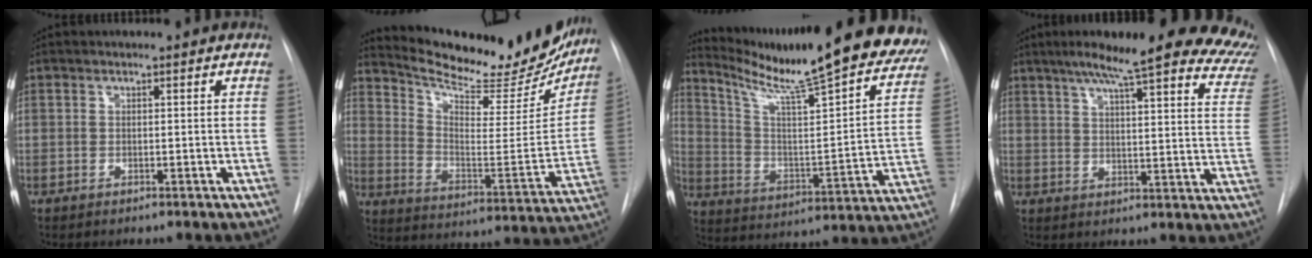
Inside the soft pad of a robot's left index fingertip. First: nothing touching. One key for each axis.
{"total": 26.5, "fx": 23.8, "fy": 6.2, "fz": 10.0, "tx": -0.154, "ty": -0.066, "tz": 0.319}
{"total": 28.5, "fx": 24.8, "fy": 2.1, "fz": 13.9, "tx": -0.220, "ty": -0.088, "tz": 0.336}
{"total": 26.4, "fx": 20.9, "fy": 3.8, "fz": 15.8, "tx": -0.186, "ty": -0.020, "tz": 0.245}